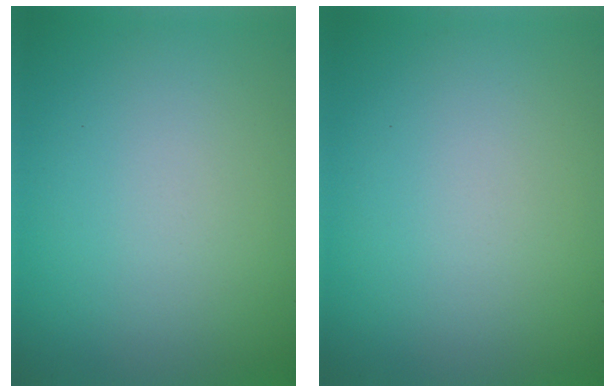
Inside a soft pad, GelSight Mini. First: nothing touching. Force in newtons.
{"total": 0.0}